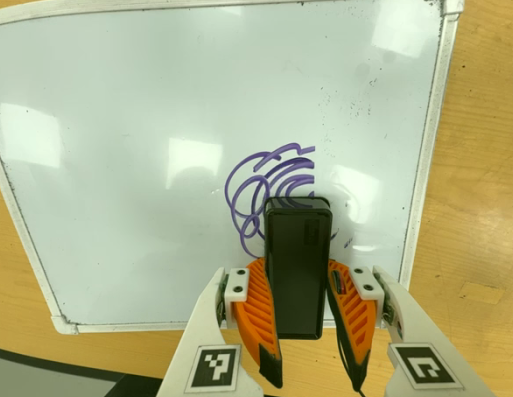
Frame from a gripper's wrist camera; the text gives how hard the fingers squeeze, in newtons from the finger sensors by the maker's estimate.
{"total": 11.6, "left": 11.2, "right": 12.0}